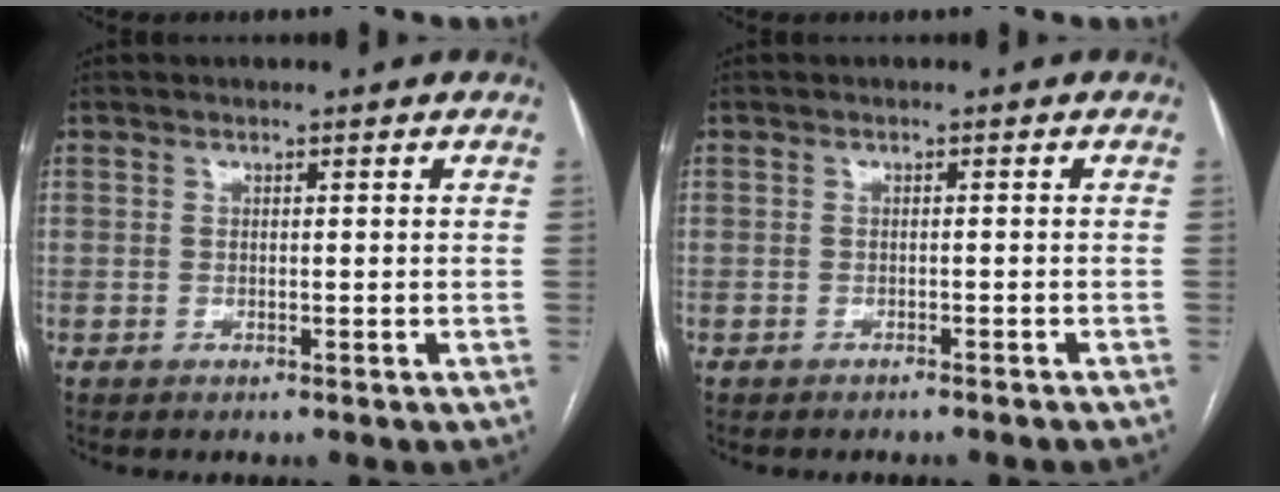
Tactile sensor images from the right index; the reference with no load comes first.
{"total": 2.5, "force": [-2.3, 0.2, 0.9], "torque": [-0.015, 0.000, -0.026]}